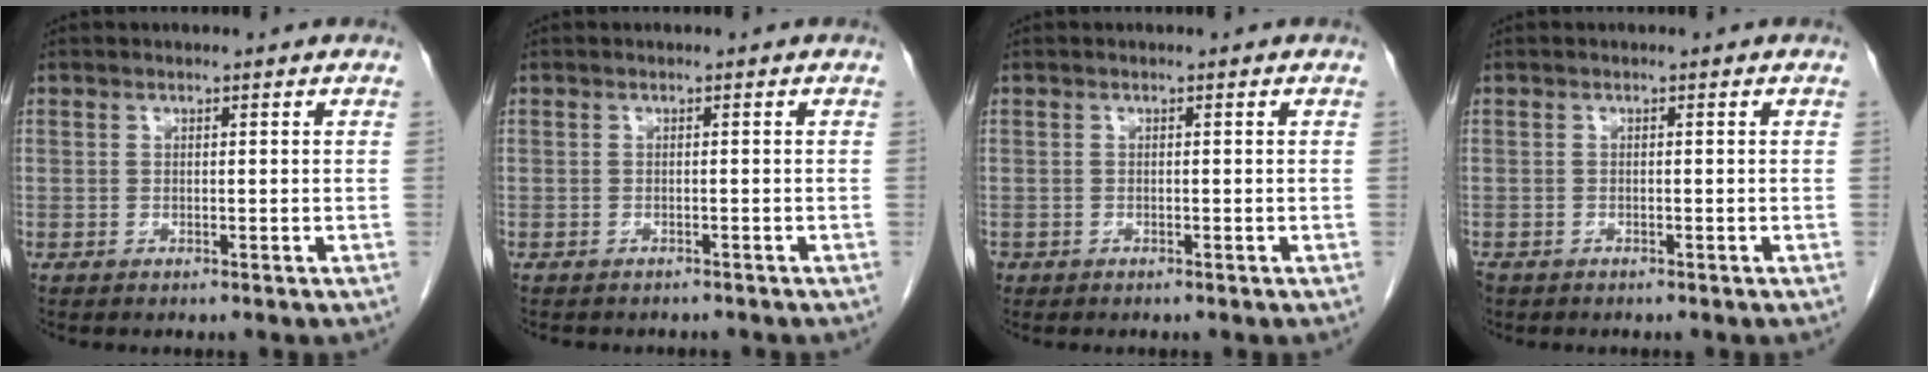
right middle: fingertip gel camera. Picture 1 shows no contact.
{"total": 3.8, "force": [-3.3, 1.4, 1.1], "torque": [-0.015, -0.002, -0.038]}
{"total": 0.7, "force": [-0.4, 0.6, 0.1], "torque": [-0.007, 0.003, -0.007]}
{"total": 1.9, "force": [-1.4, 1.2, 0.4], "torque": [-0.012, -0.001, -0.026]}